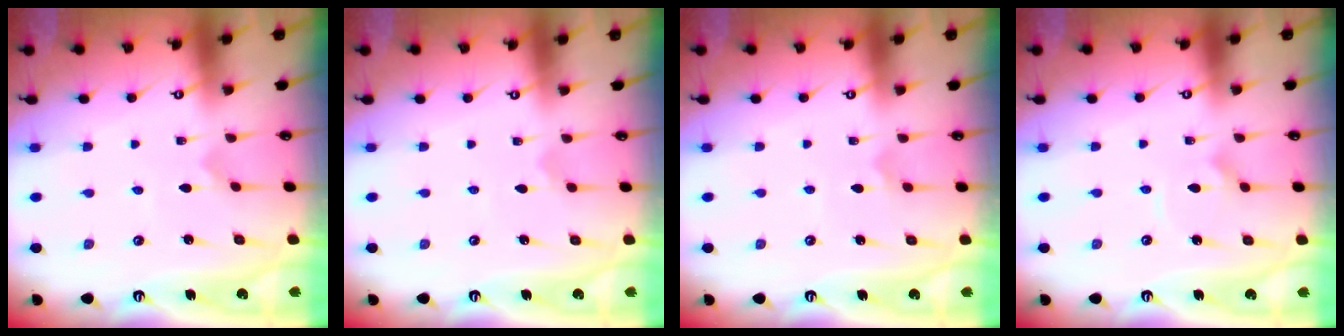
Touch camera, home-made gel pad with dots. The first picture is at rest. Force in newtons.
{"total": 1.9, "press": 1.9, "slide": 0.5}
{"total": 2.8, "press": 2.8, "slide": 0.4}
{"total": 2.4, "press": 2.4, "slide": 0.2}